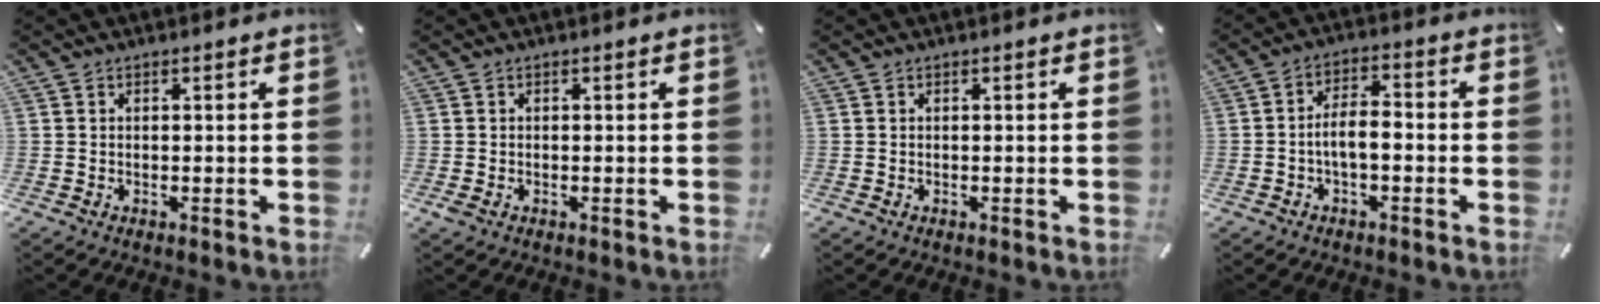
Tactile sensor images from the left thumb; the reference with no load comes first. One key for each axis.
{"total": 0.7, "fx": -0.2, "fy": 0.4, "fz": 0.5, "tx": -0.009, "ty": 0.000, "tz": -0.004}
{"total": 0.0}
{"total": 5.9, "fx": -1.8, "fy": 2.8, "fz": 4.8, "tx": -0.087, "ty": 0.016, "tz": -0.034}